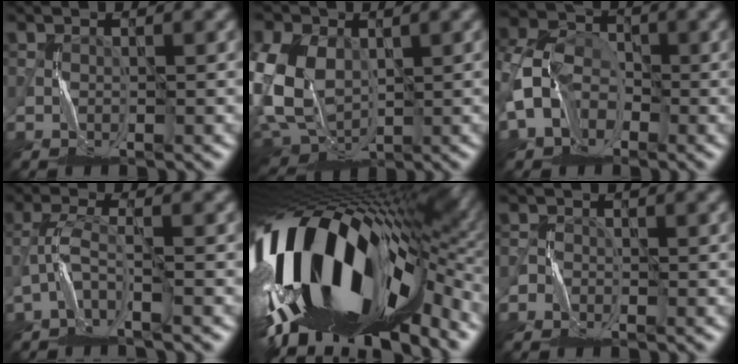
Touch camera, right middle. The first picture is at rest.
{"total": 8.8, "force": [0.6, 6.2, 6.2], "torque": [-0.157, 0.002, -0.002]}
{"total": 6.8, "force": [-2.3, 4.9, 4.1], "torque": [-0.091, 0.005, -0.059]}
{"total": 2.5, "force": [-2.0, 0.1, 1.5], "torque": [-0.037, 0.010, -0.051]}
{"total": 19.0, "force": [-3.6, 8.5, 16.6], "torque": [-0.290, -0.026, -0.057]}
{"total": 1.4, "force": [-1.2, 0.6, -0.1], "torque": [0.009, 0.002, -0.024]}